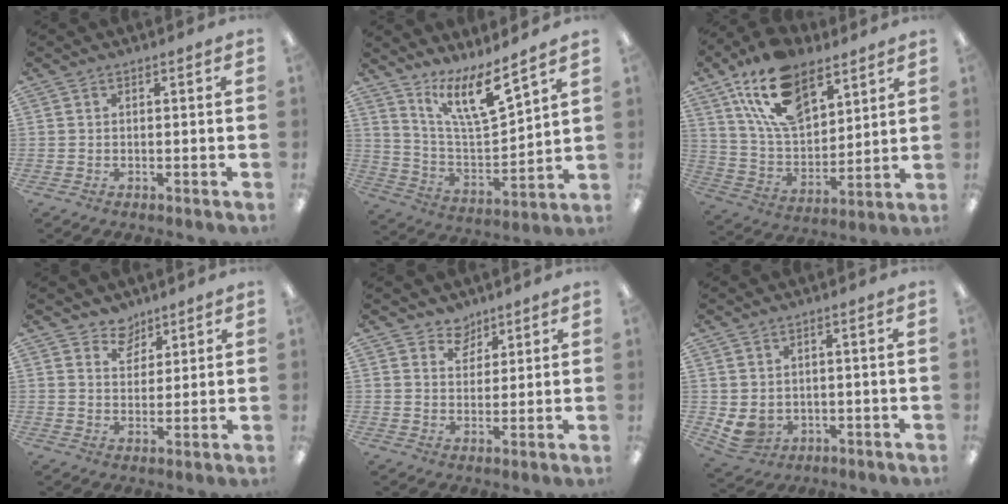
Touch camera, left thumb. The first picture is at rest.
{"total": 14.0, "force": [10.0, 3.6, 9.1], "torque": [-0.160, -0.068, 0.170]}
{"total": 18.9, "force": [11.5, 10.2, 11.0], "torque": [-0.207, -0.043, 0.211]}
{"total": 5.6, "force": [4.4, 3.5, 0.3], "torque": [-0.004, -0.030, 0.080]}
{"total": 5.1, "force": [4.0, 3.1, 0.1], "torque": [0.003, -0.027, 0.073]}
{"total": 4.1, "force": [0.4, 3.6, 1.9], "torque": [-0.057, -0.006, 0.010]}